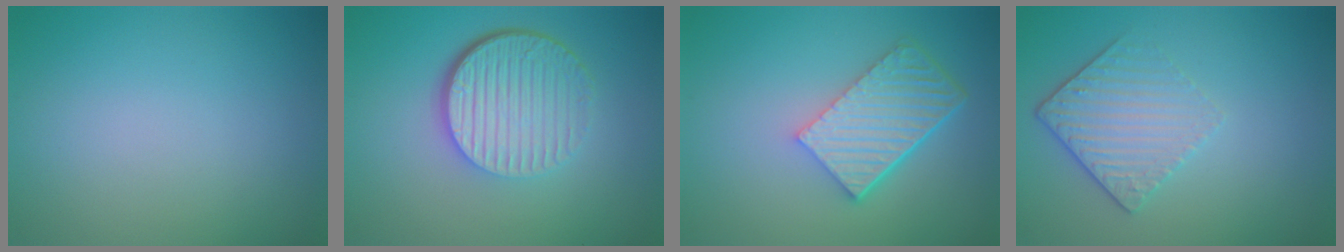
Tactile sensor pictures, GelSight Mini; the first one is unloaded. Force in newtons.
{"total": 6.6, "press": 4.4, "slide": 5.0}
{"total": 6.1, "press": 4.2, "slide": 4.4}
{"total": 3.6, "press": 2.6, "slide": 2.6}